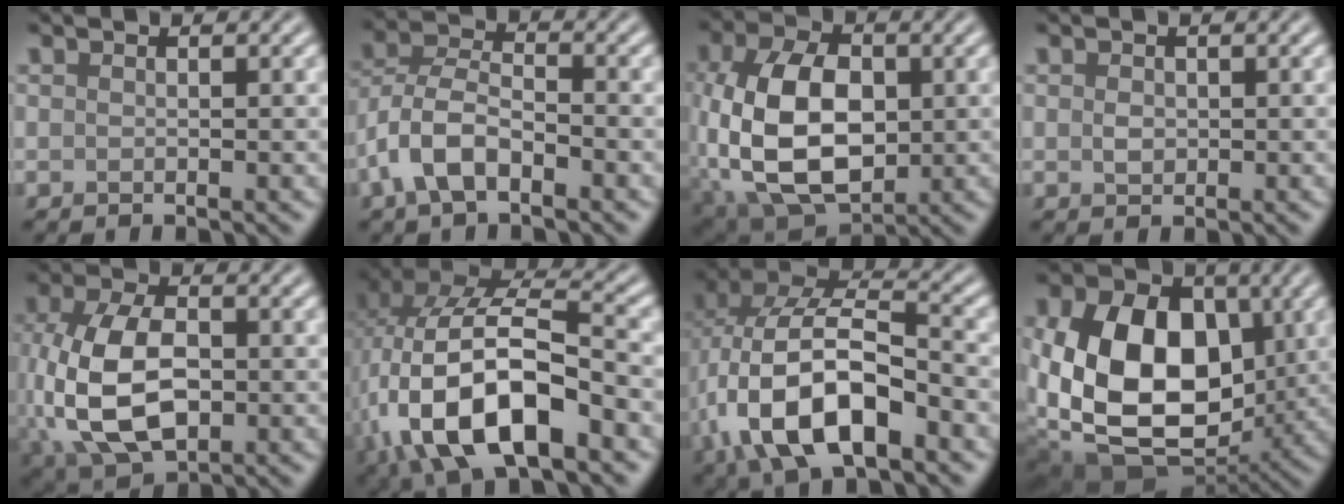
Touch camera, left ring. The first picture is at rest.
{"total": 5.8, "force": [-2.6, 2.9, 4.3], "torque": [-0.085, 0.006, -0.061]}
{"total": 12.1, "force": [-1.0, 7.5, 9.5], "torque": [-0.203, -0.002, -0.023]}
{"total": 1.2, "force": [0.1, 0.9, 0.8], "torque": [-0.016, -0.002, 0.001]}
{"total": 11.0, "force": [-1.3, 6.8, 8.6], "torque": [-0.202, -0.014, -0.019]}
{"total": 13.8, "force": [-3.4, 6.6, 11.6], "torque": [-0.223, -0.001, -0.062]}
{"total": 12.4, "force": [-3.7, 6.3, 10.0], "torque": [-0.202, 0.001, -0.073]}
{"total": 14.8, "force": [0.0, 10.4, 10.6], "torque": [-0.207, -0.029, 0.006]}